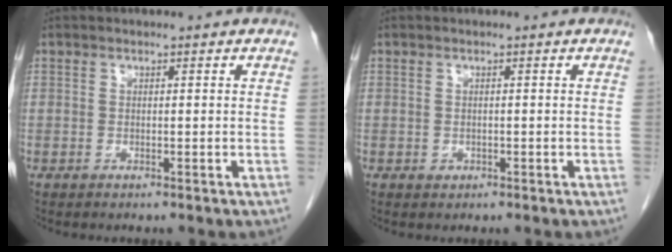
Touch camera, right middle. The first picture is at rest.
{"total": 0.7, "force": [-0.2, 0.6, 0.2], "torque": [-0.005, 0.001, -0.001]}